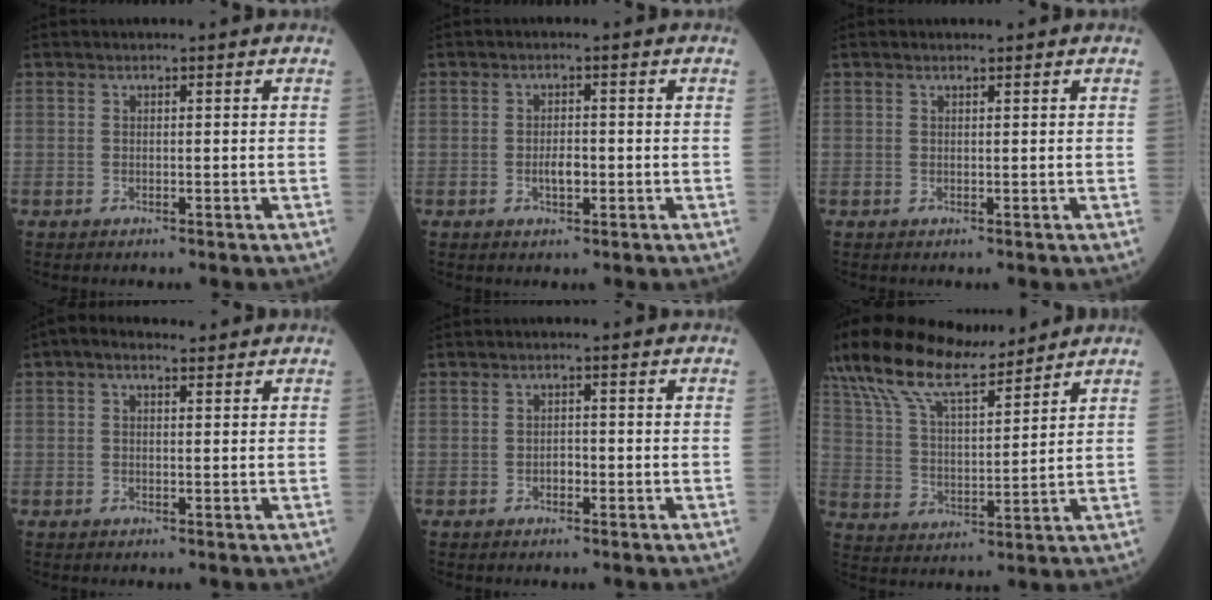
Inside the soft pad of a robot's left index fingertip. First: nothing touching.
{"total": 2.5, "force": [-0.6, 1.0, 2.2], "torque": [-0.040, 0.002, -0.009]}
{"total": 0.6, "force": [0.5, 0.1, 0.3], "torque": [-0.011, 0.004, 0.009]}
{"total": 2.9, "force": [1.7, 1.4, 1.9], "torque": [-0.046, 0.024, 0.030]}
{"total": 1.3, "force": [-0.6, 0.7, 0.9], "torque": [-0.013, 0.004, -0.011]}
{"total": 15.5, "force": [13.0, 2.9, 8.0], "torque": [-0.163, 0.030, 0.242]}